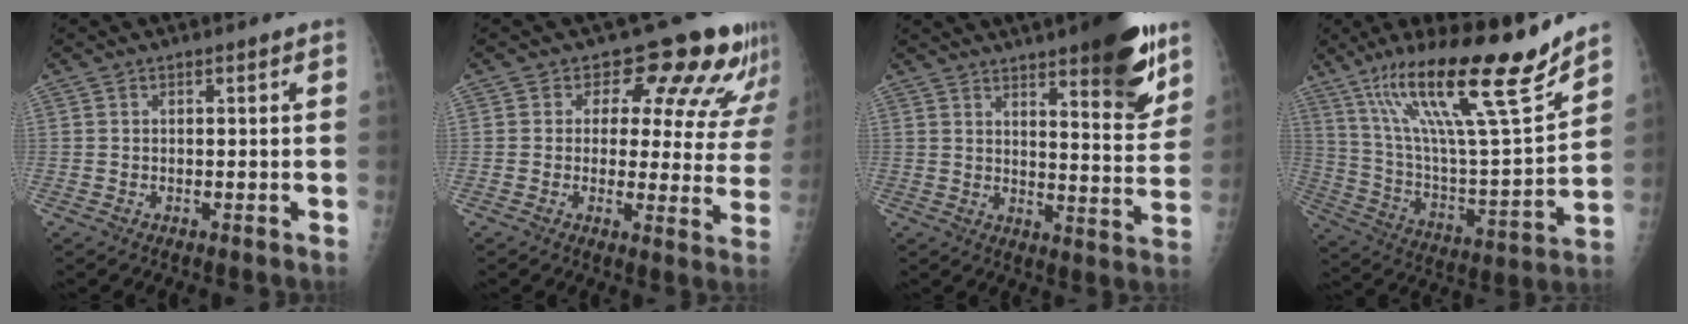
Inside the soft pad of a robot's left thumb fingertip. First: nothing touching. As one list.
[{"total": 14.4, "force": [11.0, 7.0, 6.1], "torque": [-0.013, -0.058, 0.104]}, {"total": 16.9, "force": [10.6, 4.4, 12.4], "torque": [-0.134, -0.060, 0.149]}, {"total": 26.0, "force": [17.0, 4.5, 19.2], "torque": [-0.312, -0.058, 0.299]}]